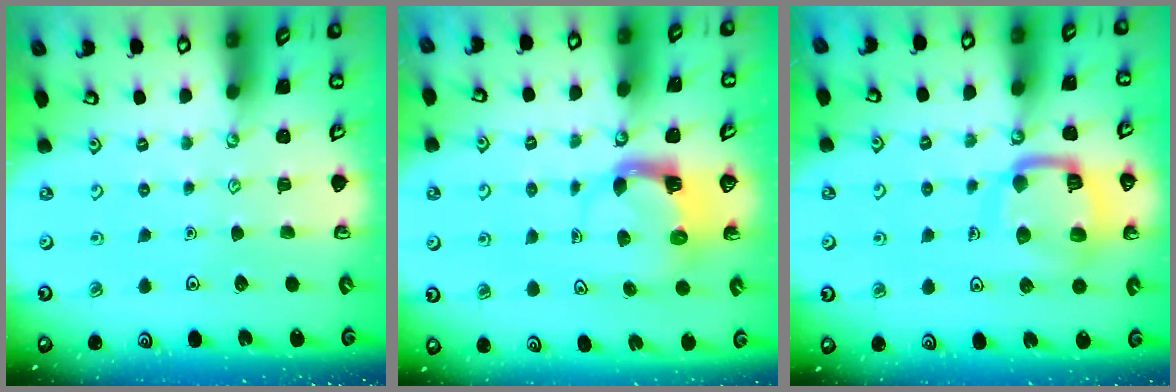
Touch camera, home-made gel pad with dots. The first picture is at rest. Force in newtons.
{"total": 3.9, "press": 3.8, "slide": 0.6}
{"total": 14.7, "press": 14.6, "slide": 1.6}